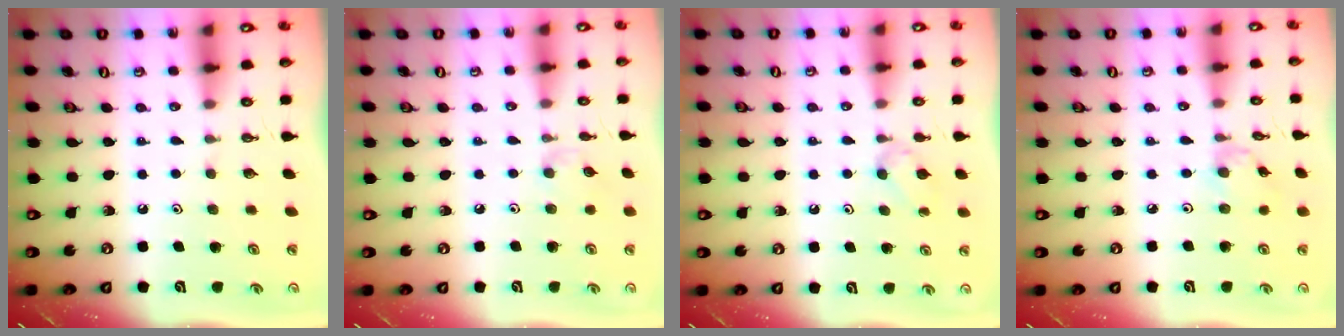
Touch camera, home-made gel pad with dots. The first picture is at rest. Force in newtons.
{"total": 4.1, "press": 4.0, "slide": 0.6}
{"total": 5.7, "press": 5.7, "slide": 0.9}
{"total": 2.6, "press": 2.5, "slide": 0.5}